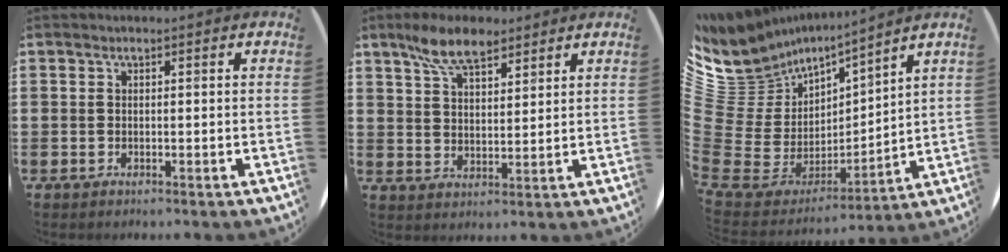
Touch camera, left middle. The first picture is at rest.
{"total": 7.6, "force": [5.8, 3.1, 3.8], "torque": [-0.081, -0.005, 0.106]}
{"total": 8.3, "force": [5.5, 6.1, -0.1], "torque": [-0.071, -0.064, 0.103]}